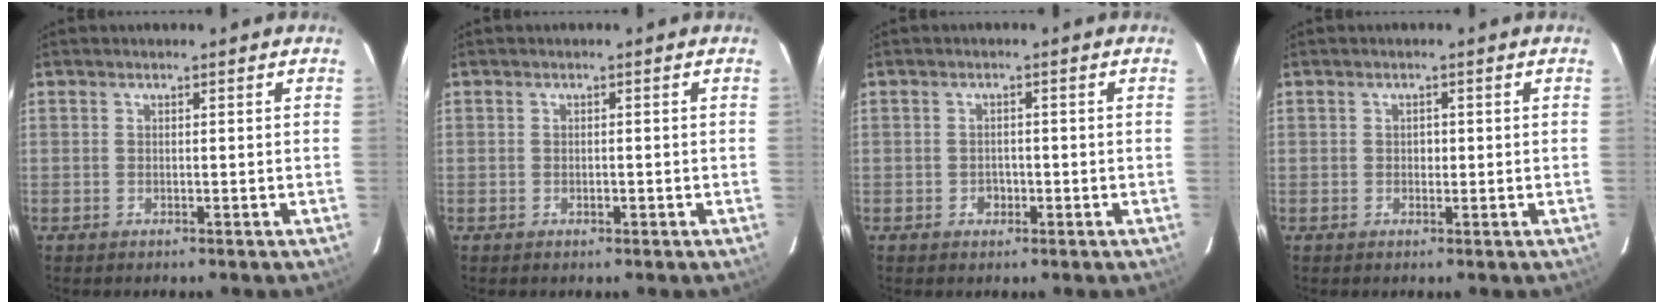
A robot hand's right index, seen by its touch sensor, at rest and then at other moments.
{"total": 0.9, "force": [-0.4, 0.4, 0.6], "torque": [-0.011, 0.001, -0.005]}
{"total": 1.8, "force": [-0.7, 1.4, 0.9], "torque": [-0.012, 0.006, -0.008]}
{"total": 1.2, "force": [-0.1, 0.9, 0.8], "torque": [-0.013, 0.002, -0.001]}